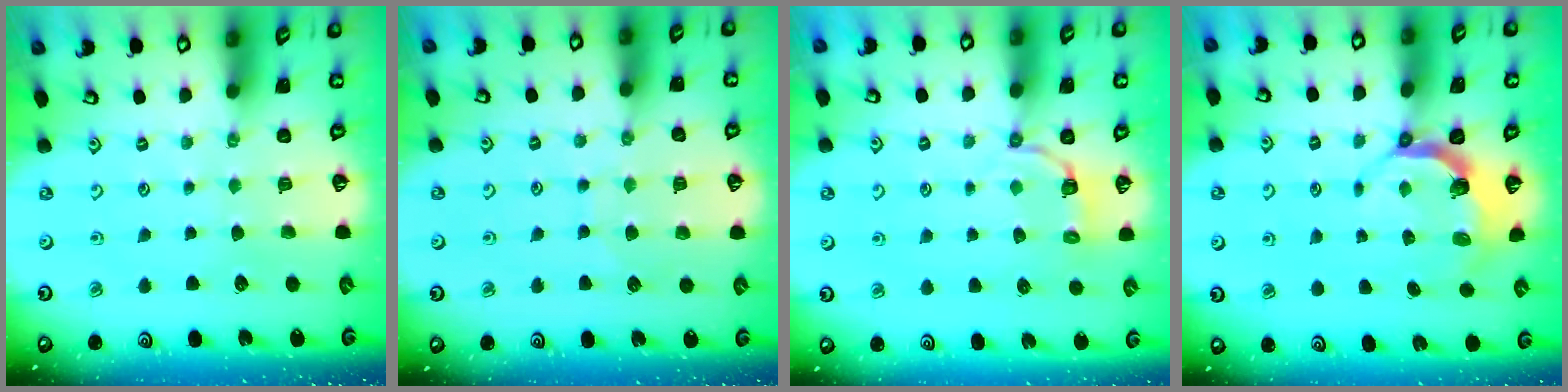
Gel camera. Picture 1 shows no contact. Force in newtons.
{"total": 6.7, "press": 6.7, "slide": 0.4}
{"total": 3.9, "press": 2.1, "slide": 3.3}
{"total": 4.3, "press": 2.9, "slide": 3.2}